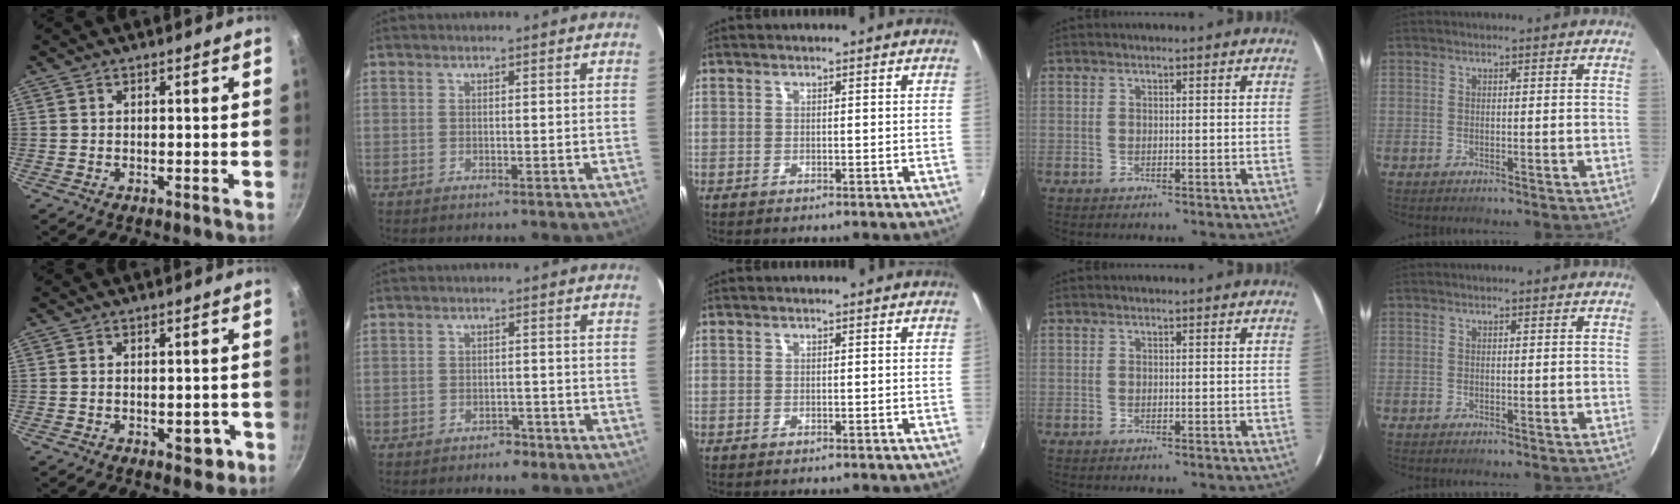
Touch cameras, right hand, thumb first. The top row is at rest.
{"thumb": {"total": 3.9, "force": [-1.4, 2.1, 2.9], "torque": [-0.016, 0.012, -0.015]}, "index": {"total": 3.3, "force": [-2.6, 1.9, 0.8], "torque": [-0.021, 0.010, -0.029]}}